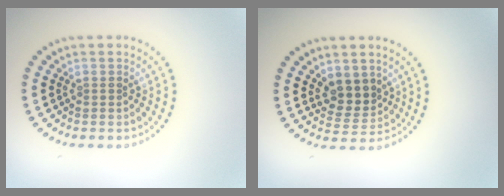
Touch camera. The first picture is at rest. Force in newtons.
{"total": 2.9, "press": 2.5, "slide": 1.4}